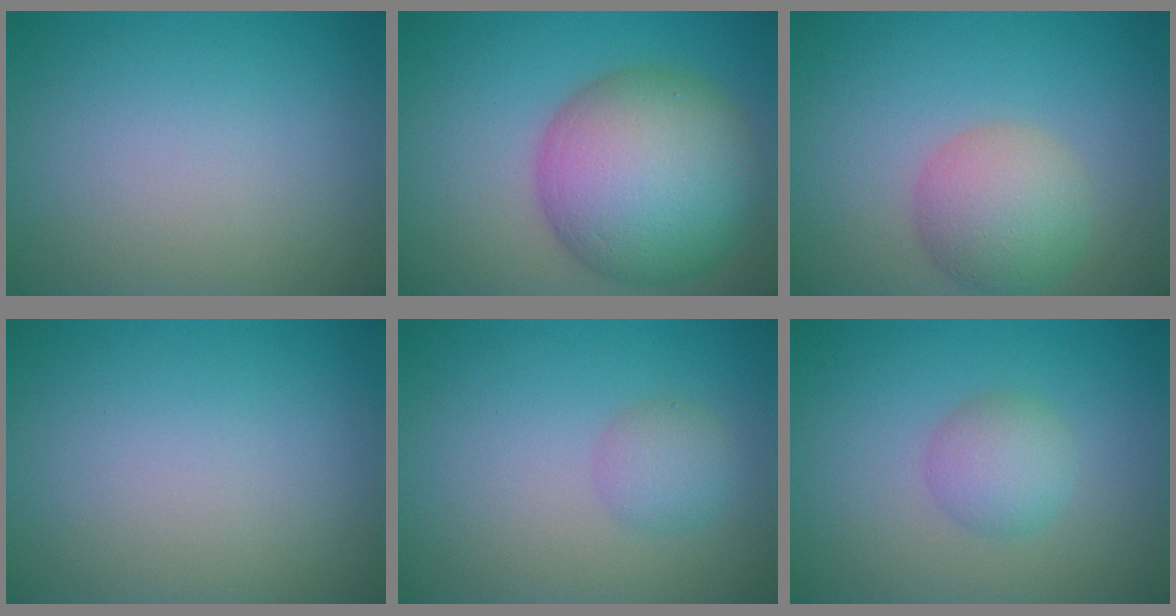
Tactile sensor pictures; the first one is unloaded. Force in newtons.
{"total": 12.1, "press": 12.1, "slide": 0.5}
{"total": 4.8, "press": 4.8, "slide": 0.2}
{"total": 0.0}
{"total": 2.0, "press": 2.0, "slide": 0.1}
{"total": 2.6, "press": 2.6, "slide": 0.1}